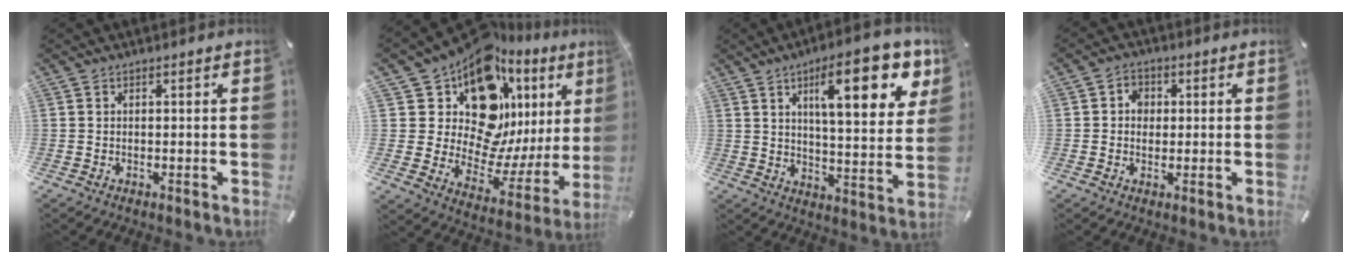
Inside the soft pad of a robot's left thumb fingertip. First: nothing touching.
{"total": 19.3, "force": [11.6, 11.1, 10.6], "torque": [-0.182, -0.117, 0.205]}
{"total": 19.3, "force": [9.1, 6.7, 15.6], "torque": [-0.219, -0.035, 0.135]}
{"total": 3.8, "force": [0.0, 3.4, 1.8], "torque": [-0.023, 0.005, -0.006]}